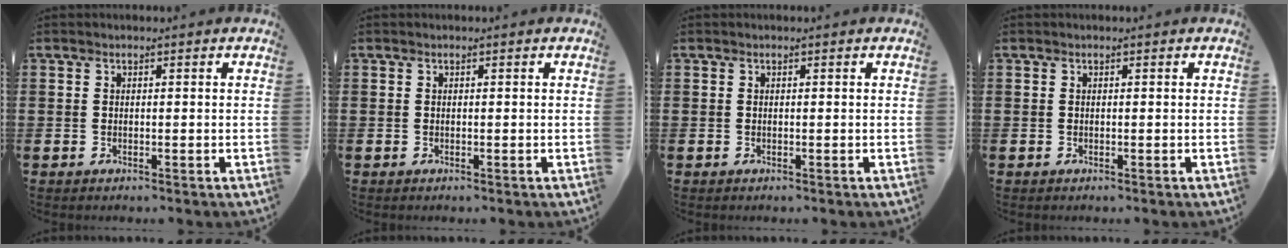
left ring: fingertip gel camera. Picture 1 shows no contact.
{"total": 0.0}
{"total": 0.0}
{"total": 0.0}